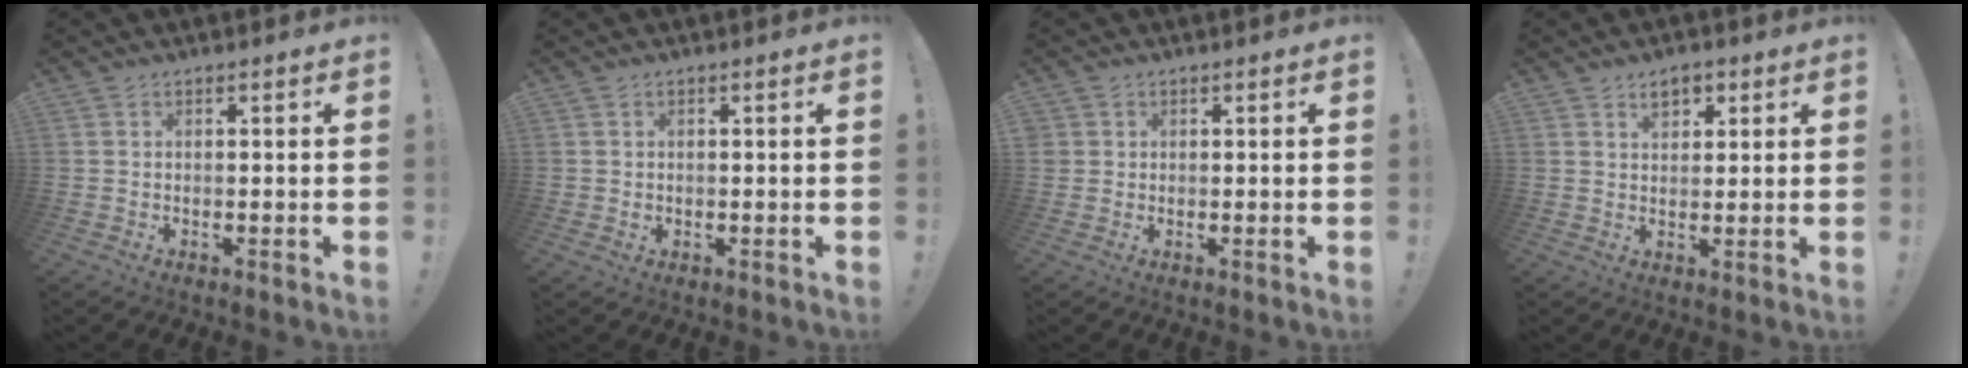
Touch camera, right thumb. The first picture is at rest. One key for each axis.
{"total": 1.0, "fx": 0.2, "fy": 1.0, "fz": 0.2, "tx": 0.002, "ty": 0.001, "tz": 0.001}
{"total": 1.7, "fx": 0.7, "fy": 1.5, "fz": 0.1, "tx": 0.000, "ty": -0.002, "tz": 0.013}
{"total": 4.6, "fx": 2.5, "fy": 3.1, "fz": 2.3, "tx": -0.026, "ty": -0.004, "tz": 0.043}